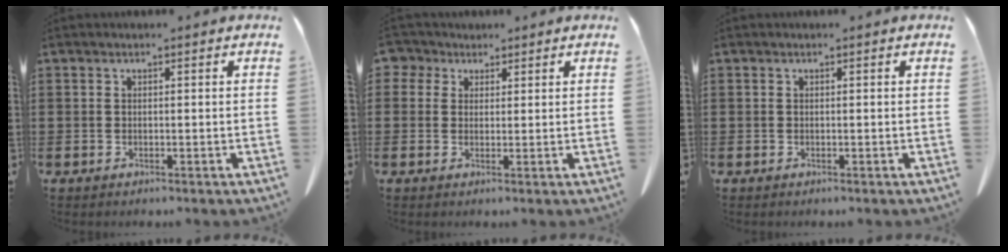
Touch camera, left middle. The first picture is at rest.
{"total": 3.2, "force": [1.8, 2.5, 0.7], "torque": [-0.022, 0.009, 0.031]}
{"total": 0.0}